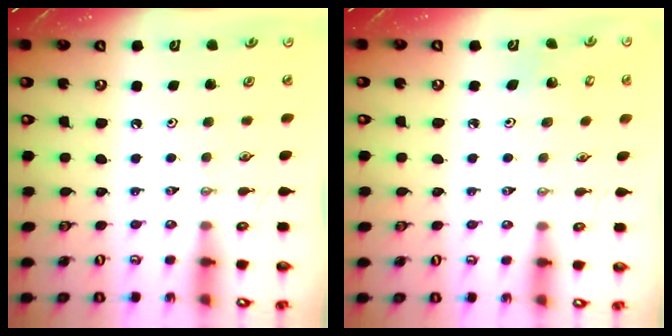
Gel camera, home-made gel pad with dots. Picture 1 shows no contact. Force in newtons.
{"total": 3.0, "press": 2.9, "slide": 0.3}